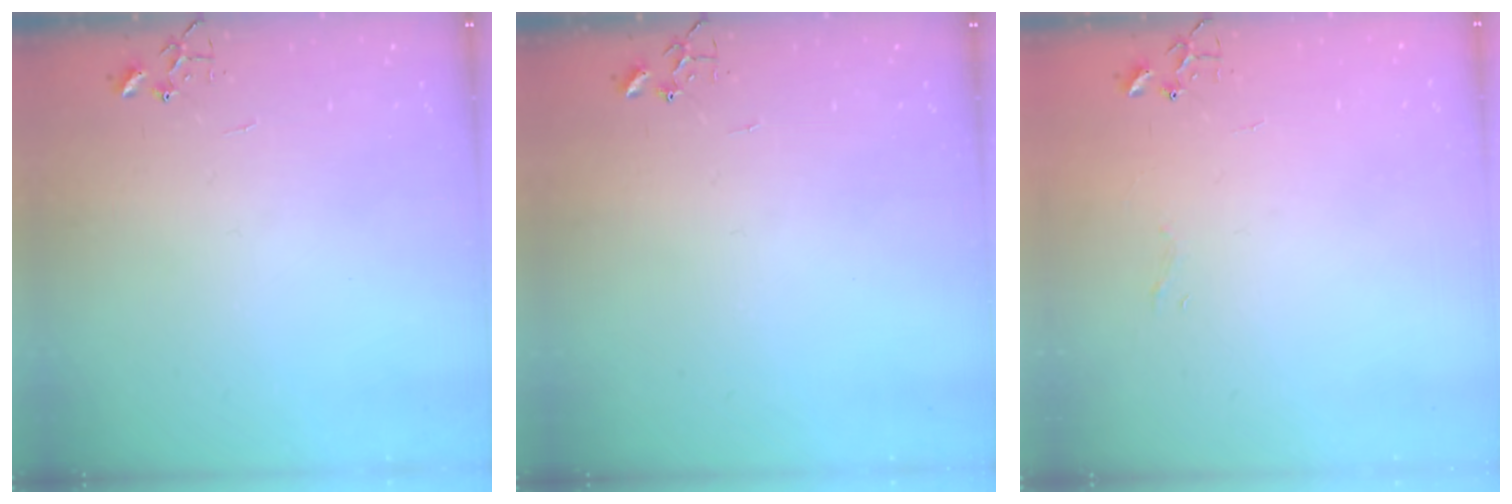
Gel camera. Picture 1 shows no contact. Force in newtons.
{"total": 0.0}
{"total": 3.3, "press": 3.3, "slide": 0.3}